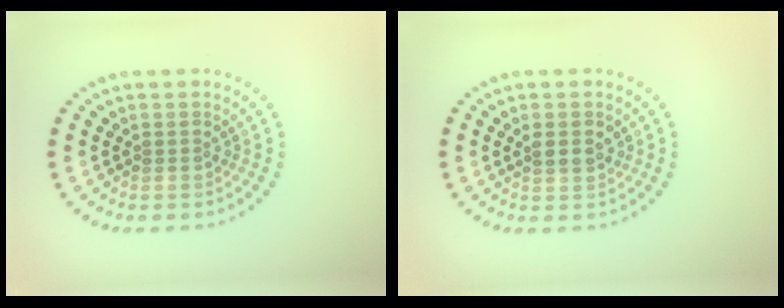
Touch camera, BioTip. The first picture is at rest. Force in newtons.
{"total": 1.7, "press": 1.6, "slide": 0.5}